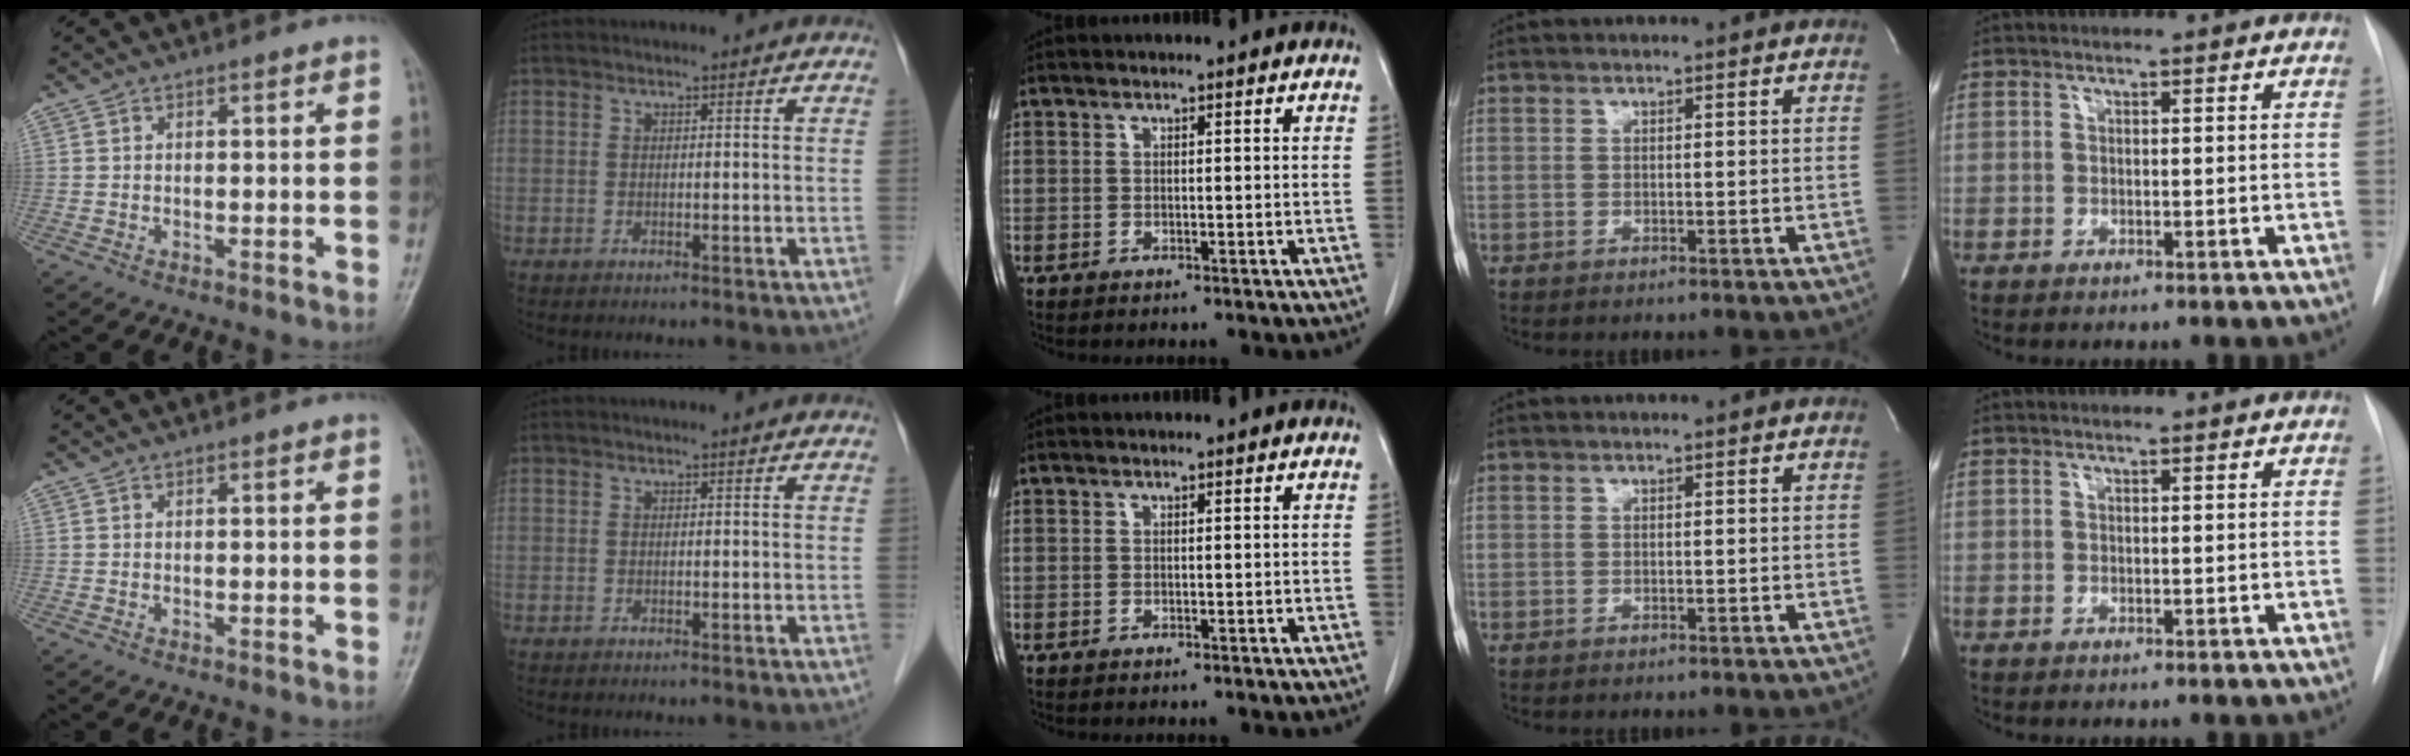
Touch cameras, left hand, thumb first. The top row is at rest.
{}